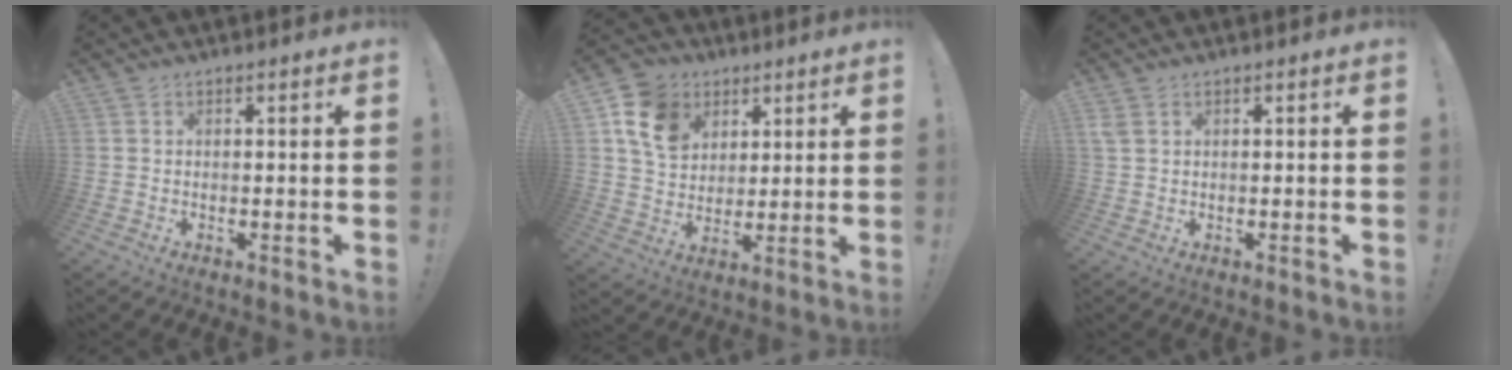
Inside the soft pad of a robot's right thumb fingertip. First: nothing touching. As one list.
[{"total": 13.4, "force": [6.0, 10.3, 6.0], "torque": [-0.096, -0.019, 0.121]}, {"total": 2.6, "force": [1.3, 1.6, 1.6], "torque": [-0.031, 0.002, 0.026]}]